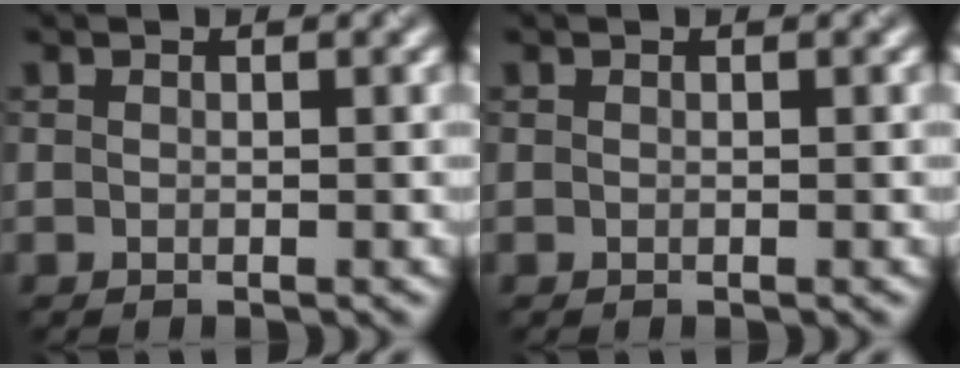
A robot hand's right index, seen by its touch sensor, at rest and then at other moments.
{"total": 0.0}